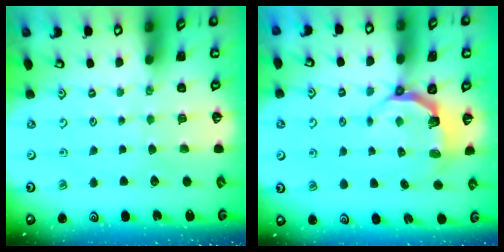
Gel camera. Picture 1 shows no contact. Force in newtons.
{"total": 5.1, "press": 3.6, "slide": 3.6}